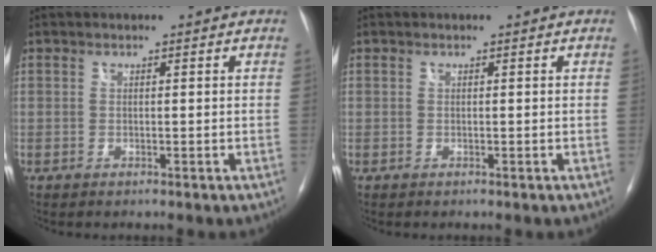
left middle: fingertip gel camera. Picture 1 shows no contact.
{"total": 0.0}